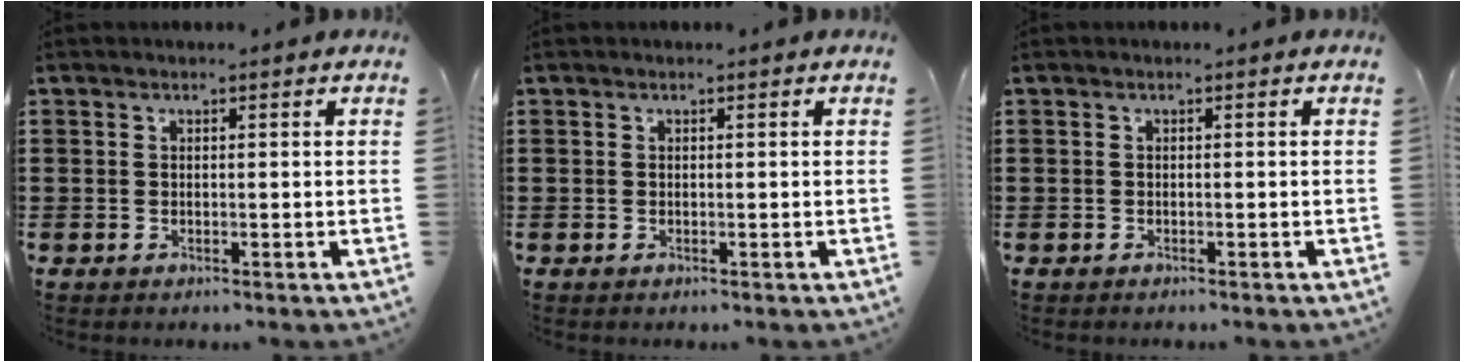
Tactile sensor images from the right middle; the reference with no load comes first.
{"total": 0.0}
{"total": 0.0}